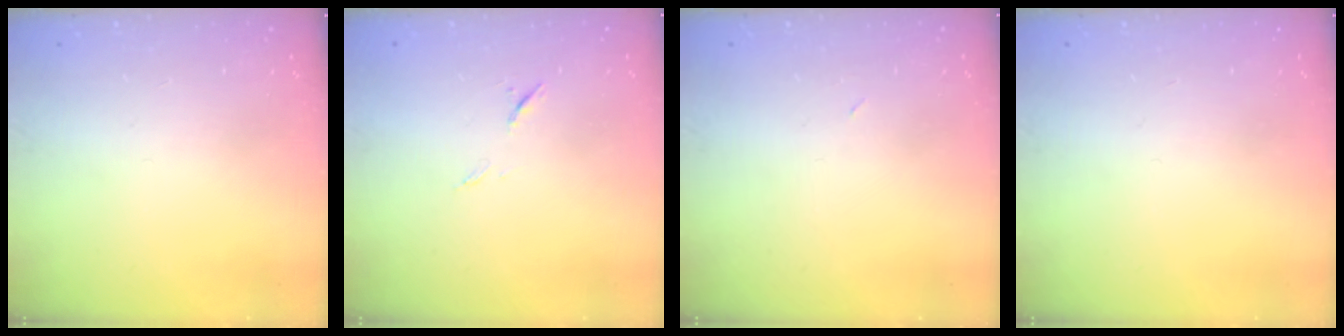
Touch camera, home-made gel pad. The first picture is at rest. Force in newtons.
{"total": 6.2, "press": 6.2, "slide": 0.8}
{"total": 2.9, "press": 2.9, "slide": 0.7}
{"total": 0.0}